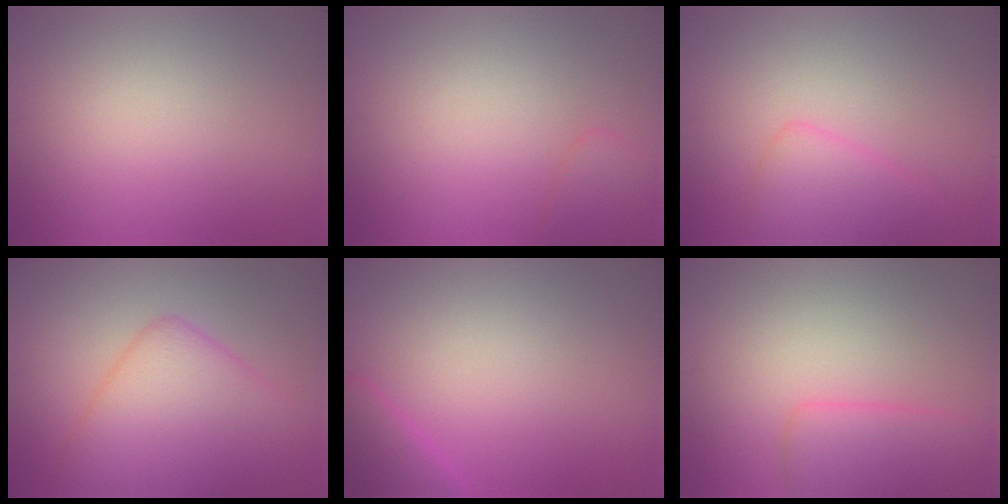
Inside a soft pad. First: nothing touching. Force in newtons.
{"total": 1.5, "press": 1.5, "slide": 0.2}
{"total": 2.8, "press": 2.8, "slide": 0.2}
{"total": 7.0, "press": 7.0, "slide": 0.2}
{"total": 2.3, "press": 2.3, "slide": 0.2}
{"total": 3.6, "press": 3.6, "slide": 0.0}